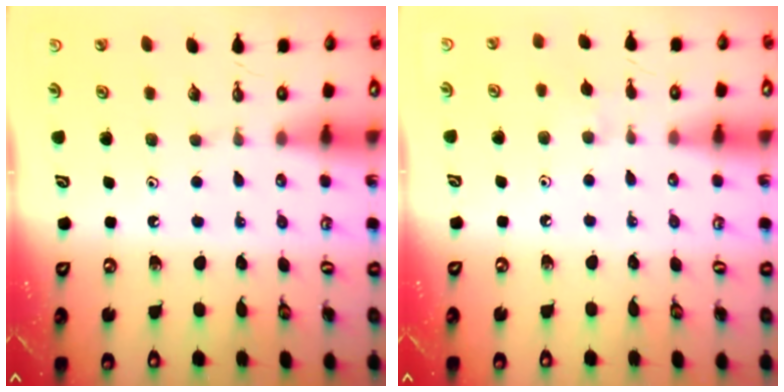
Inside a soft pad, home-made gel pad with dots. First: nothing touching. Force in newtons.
{"total": 6.1, "press": 6.0, "slide": 0.9}